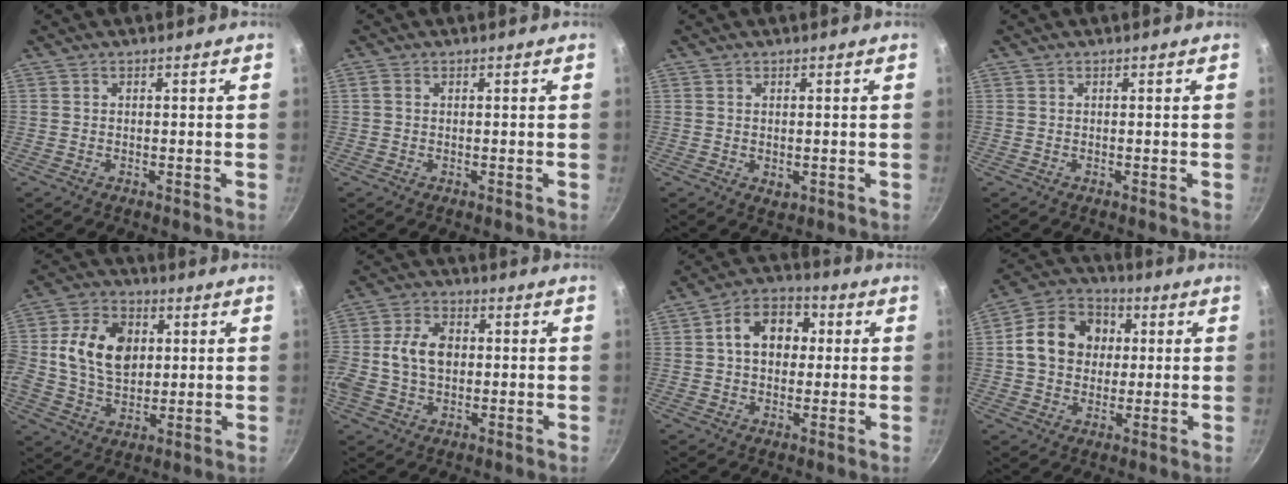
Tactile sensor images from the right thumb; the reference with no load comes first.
{"total": 0.9, "force": [0.2, 0.7, 0.6], "torque": [-0.011, 0.003, 0.002]}
{"total": 1.6, "force": [0.1, 1.1, 1.2], "torque": [-0.016, -0.004, 0.003]}
{"total": 0.0}
{"total": 14.7, "force": [2.3, 10.5, 10.1], "torque": [-0.163, 0.005, 0.032]}
{"total": 11.0, "force": [0.2, 7.8, 7.7], "torque": [-0.136, 0.021, -0.008]}
{"total": 11.2, "force": [1.7, 8.2, 7.5], "torque": [-0.076, 0.022, 0.010]}
{"total": 13.9, "force": [1.9, 11.4, 7.8], "torque": [-0.106, 0.020, 0.017]}